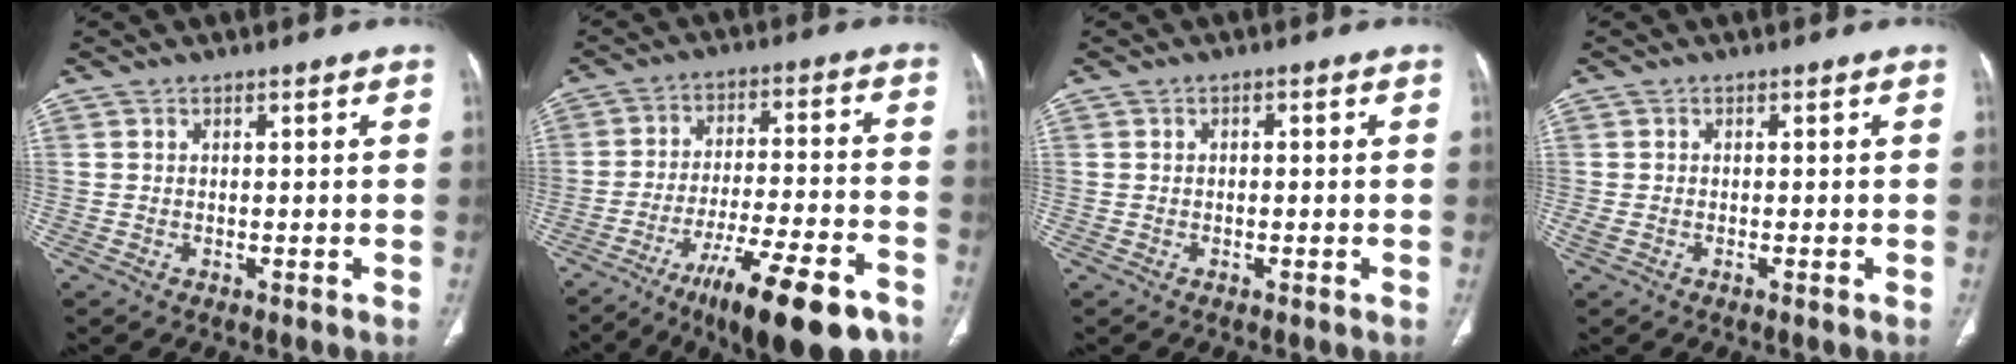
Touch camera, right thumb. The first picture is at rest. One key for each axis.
{"total": 18.9, "fx": -12.1, "fy": 4.7, "fz": 13.8, "tx": -0.191, "ty": 0.057, "tz": -0.188}
{"total": 0.7, "fx": 0.0, "fy": 0.5, "fz": 0.5, "tx": -0.007, "ty": 0.002, "tz": -0.002}
{"total": 1.4, "fx": -0.5, "fy": 0.6, "fz": 1.1, "tx": -0.033, "ty": 0.000, "tz": -0.009}